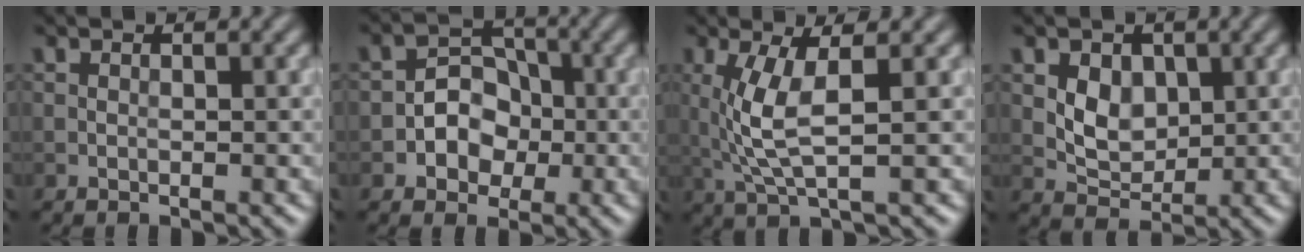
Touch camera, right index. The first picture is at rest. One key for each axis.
{"total": 3.7, "fx": -1.0, "fy": 3.1, "fz": 1.8, "tx": -0.008, "ty": 0.006, "tz": -0.026}
{"total": 4.3, "fx": 0.5, "fy": 1.0, "fz": 4.1, "tx": -0.100, "ty": -0.001, "tz": 0.015}
{"total": 3.4, "fx": 0.7, "fy": 2.5, "fz": 2.2, "tx": -0.037, "ty": -0.003, "tz": 0.013}